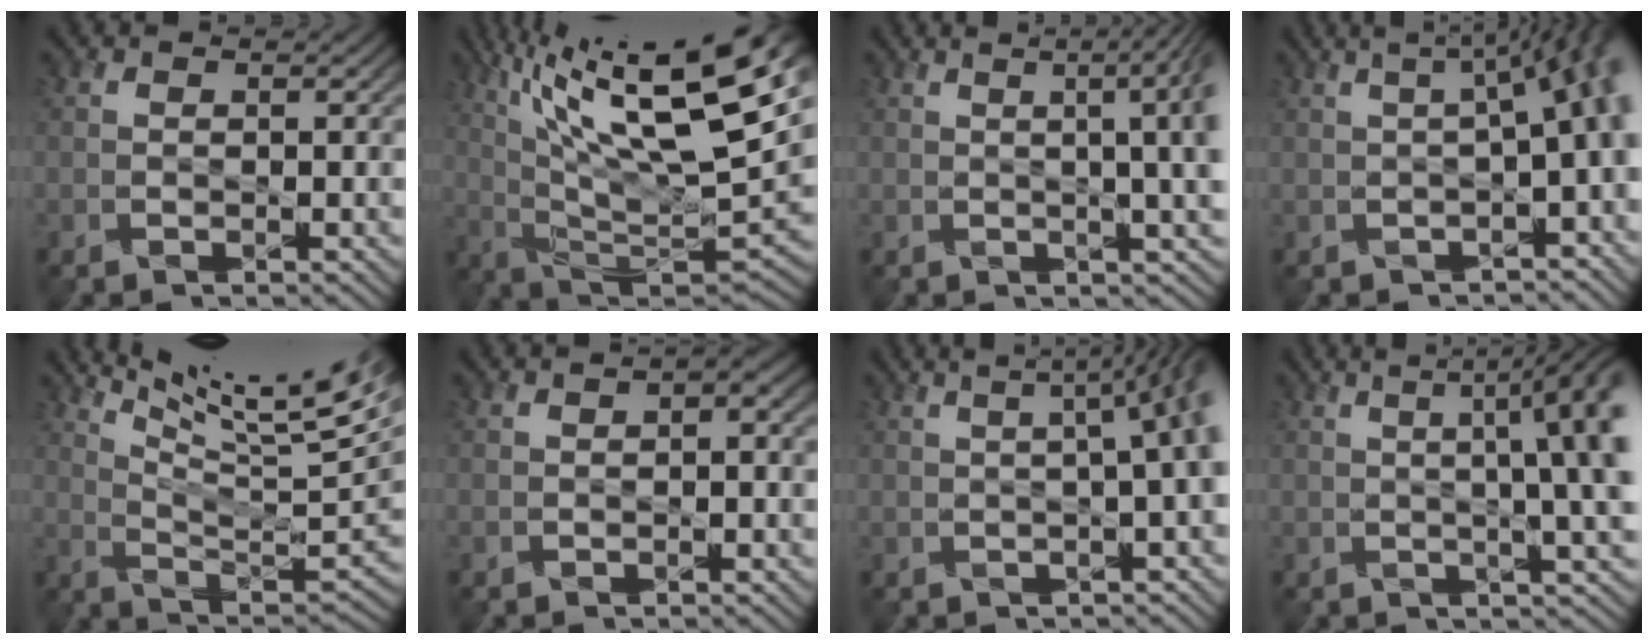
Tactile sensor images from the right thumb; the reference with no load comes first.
{"total": 22.0, "force": [10.2, 7.5, 17.9], "torque": [-0.310, 0.043, 0.162]}
{"total": 9.7, "force": [1.5, 3.1, 9.1], "torque": [-0.078, 0.034, 0.008]}
{"total": 9.6, "force": [0.0, 3.0, 9.1], "torque": [-0.102, 0.013, 0.002]}
{"total": 15.0, "force": [10.0, 2.6, 10.9], "torque": [-0.190, -0.009, 0.169]}
{"total": 1.5, "force": [-0.1, 0.8, 1.3], "torque": [-0.019, 0.001, -0.001]}
{"total": 9.7, "force": [1.0, 3.5, 9.0], "torque": [-0.070, 0.042, 0.000]}
{"total": 11.5, "force": [1.7, 3.0, 10.9], "torque": [-0.109, 0.035, 0.017]}